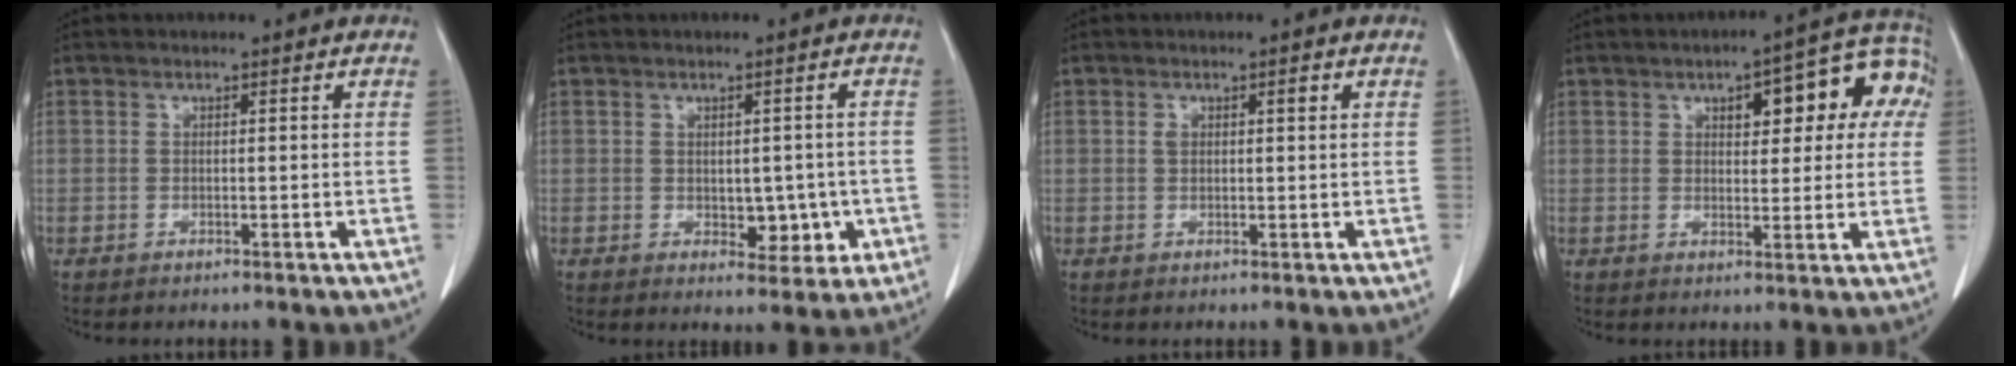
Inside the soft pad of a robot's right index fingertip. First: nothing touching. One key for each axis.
{"total": 5.1, "fx": -0.9, "fy": 3.1, "fz": 4.0, "tx": -0.039, "ty": 0.006, "tz": 0.000}
{"total": 1.8, "fx": 0.6, "fy": 0.7, "fz": 1.5, "tx": -0.028, "ty": 0.011, "tz": 0.013}
{"total": 11.9, "fx": 3.9, "fy": 4.5, "fz": 10.3, "tx": -0.113, "ty": 0.039, "tz": 0.045}